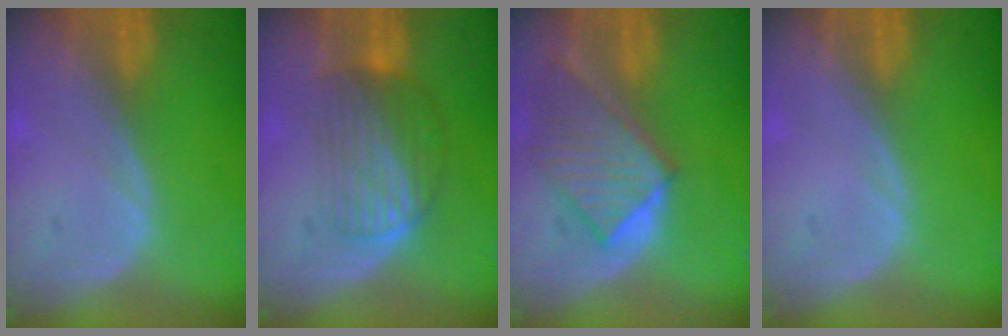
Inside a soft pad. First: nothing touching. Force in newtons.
{"total": 6.8, "press": 6.5, "slide": 2.0}
{"total": 8.9, "press": 7.9, "slide": 4.1}
{"total": 0.0}